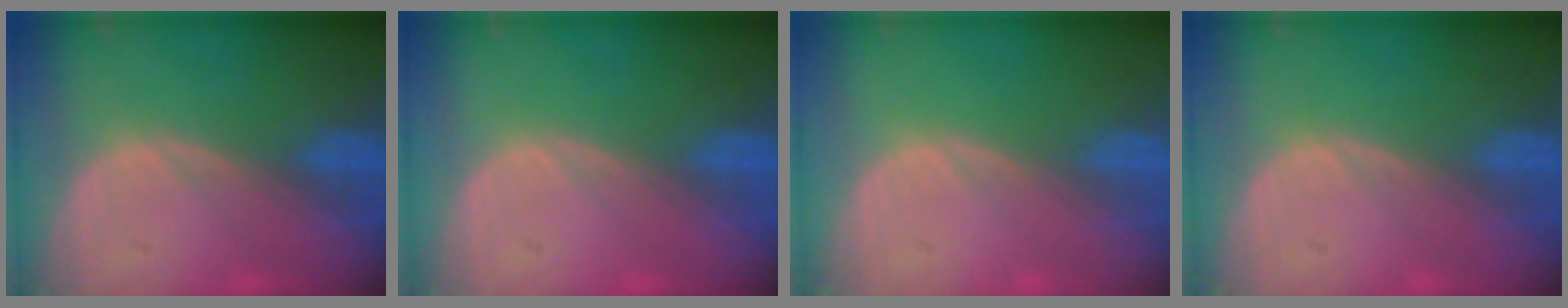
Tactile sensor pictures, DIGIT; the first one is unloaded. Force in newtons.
{"total": 0.0}
{"total": 0.0}
{"total": 0.0}